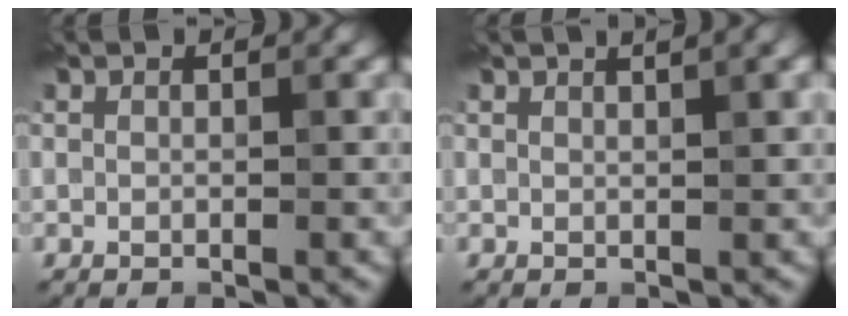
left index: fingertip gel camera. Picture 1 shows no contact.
{"total": 2.6, "force": [1.5, 0.6, 2.1], "torque": [-0.015, 0.004, 0.018]}